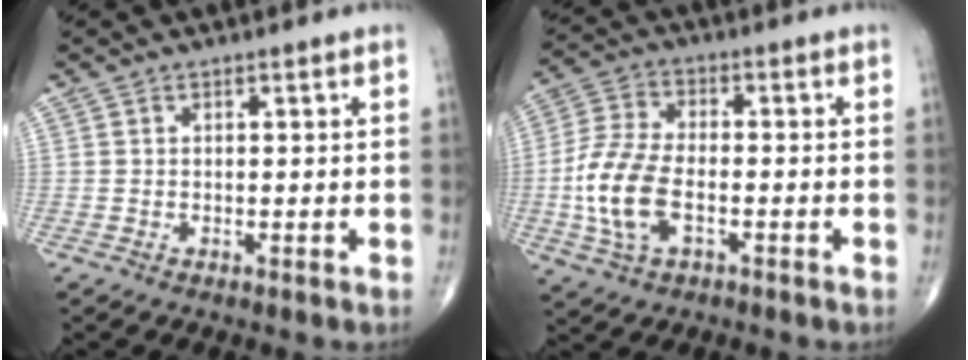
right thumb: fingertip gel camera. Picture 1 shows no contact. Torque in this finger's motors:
{"motor_torque": [-0.41, 0.63, 1.10, -0.07, 0.40]}